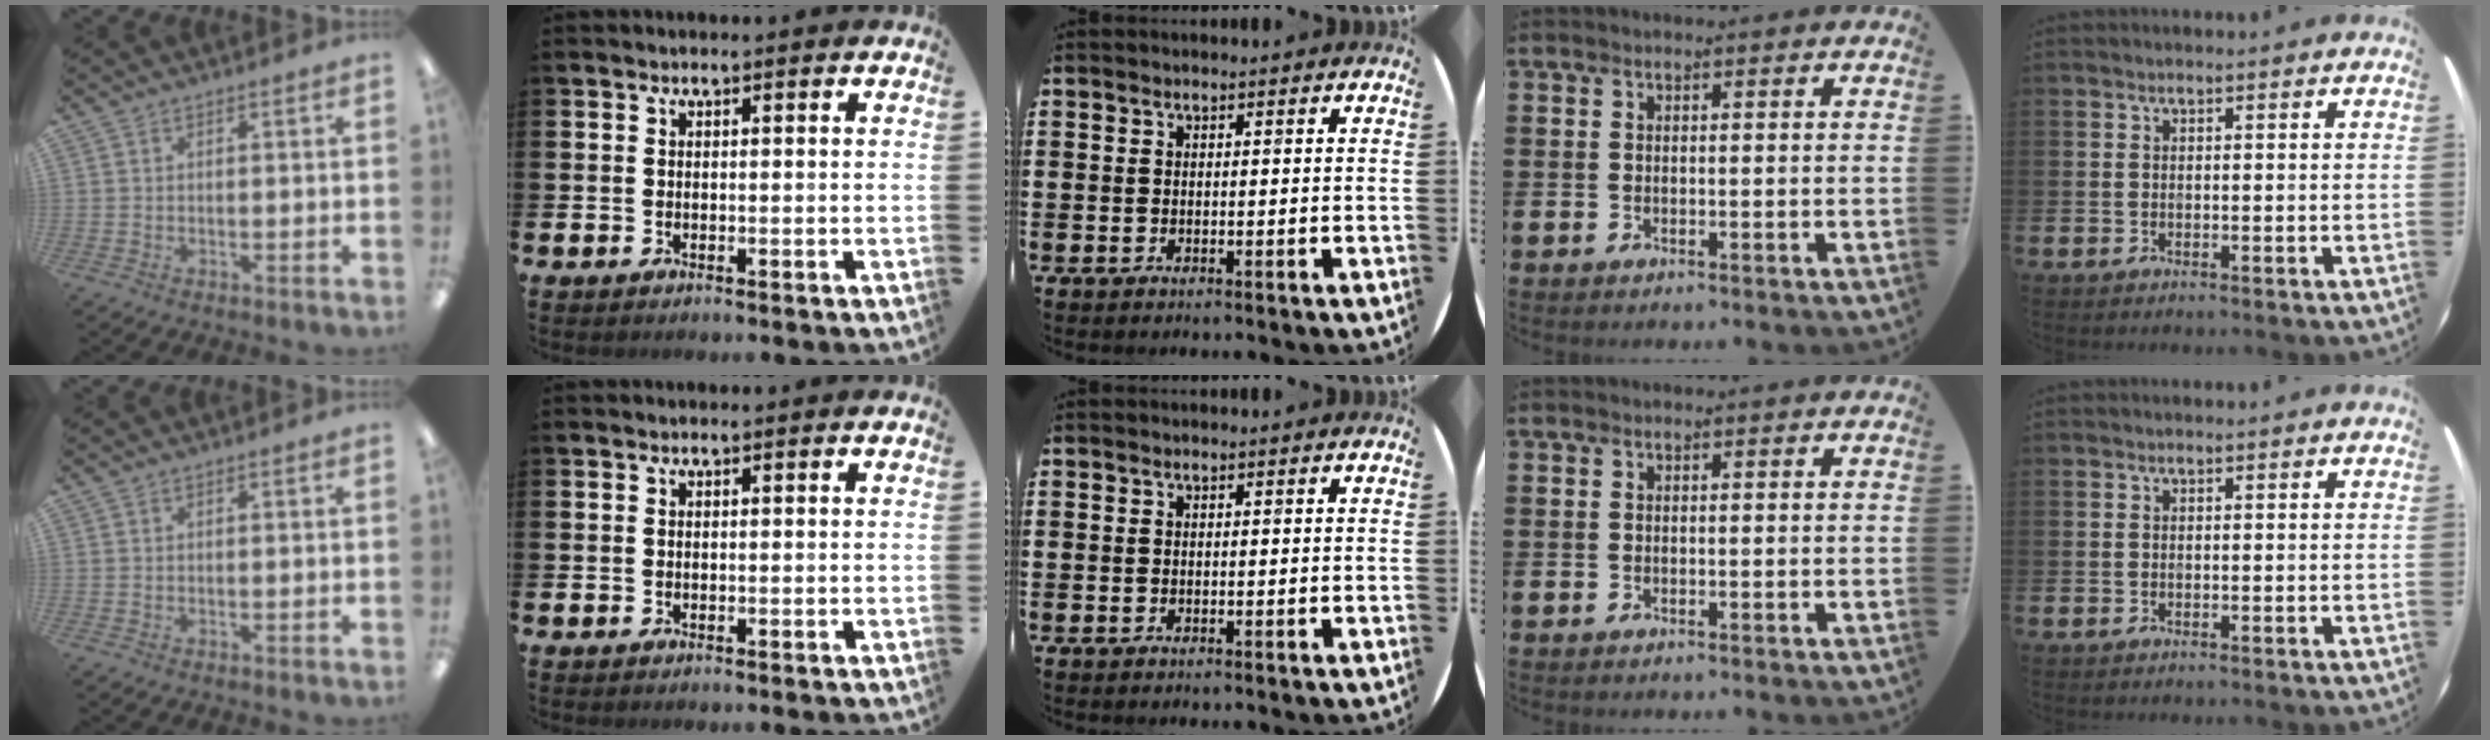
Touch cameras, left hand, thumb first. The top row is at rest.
{}